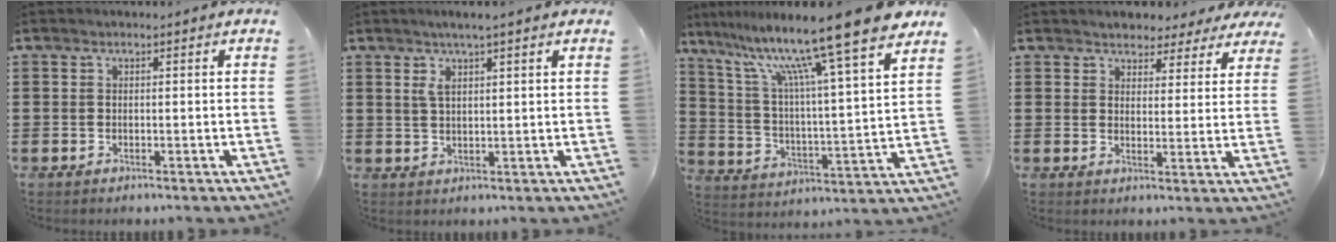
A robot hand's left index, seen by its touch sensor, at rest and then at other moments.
{"total": 3.2, "force": [1.7, 0.5, 2.6], "torque": [-0.055, 0.004, 0.029]}
{"total": 14.9, "force": [12.0, -0.6, 8.8], "torque": [-0.186, -0.086, 0.188]}
{"total": 3.3, "force": [3.1, 1.2, -0.1], "torque": [-0.009, -0.010, 0.053]}